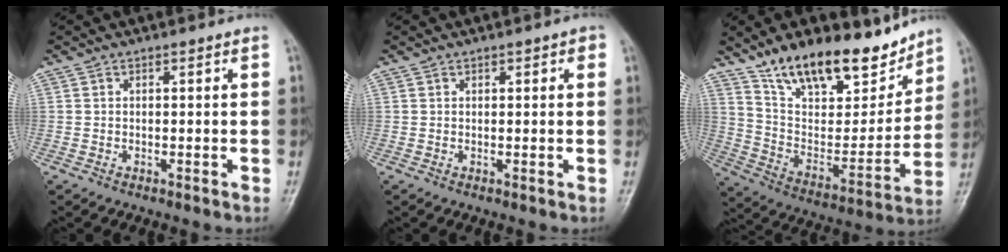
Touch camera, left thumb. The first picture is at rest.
{"total": 1.6, "force": [0.7, 0.7, 1.2], "torque": [-0.011, 0.001, 0.008]}
{"total": 21.9, "force": [16.2, 8.9, 11.8], "torque": [-0.143, -0.082, 0.277]}